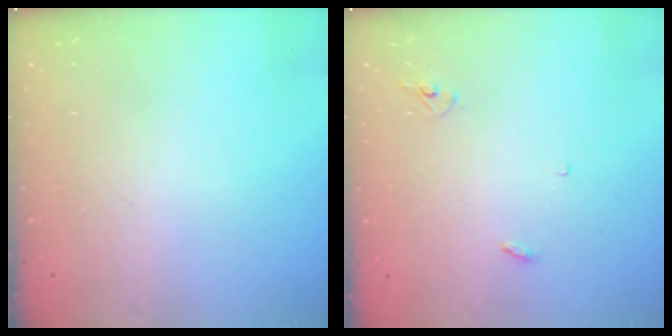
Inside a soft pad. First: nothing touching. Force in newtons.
{"total": 2.9, "press": 2.9, "slide": 0.2}